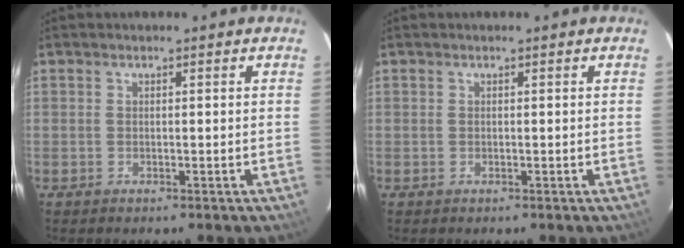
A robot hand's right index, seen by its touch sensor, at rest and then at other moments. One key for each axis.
{"total": 0.0}